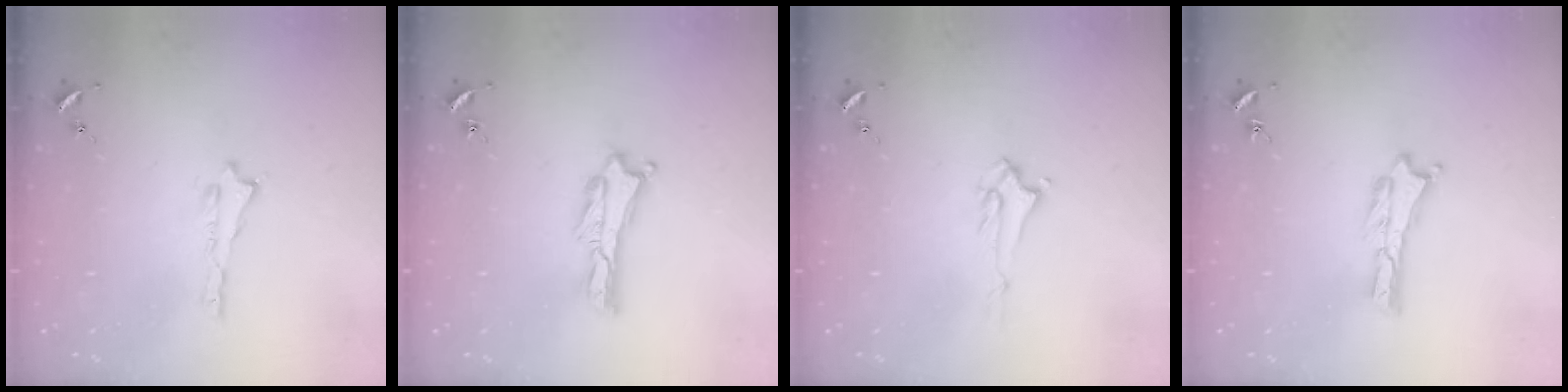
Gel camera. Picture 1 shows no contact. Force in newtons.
{"total": 0.7, "press": 0.7, "slide": 0.2}
{"total": 1.4, "press": 1.4, "slide": 0.3}
{"total": 0.0}